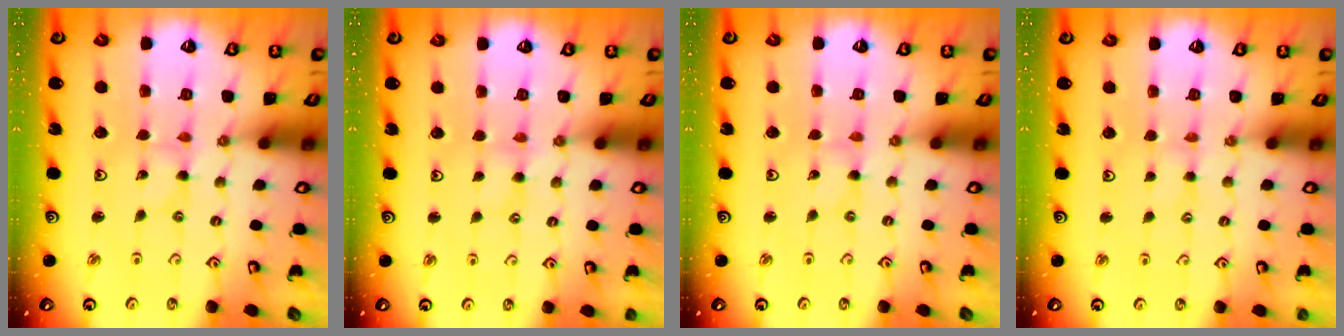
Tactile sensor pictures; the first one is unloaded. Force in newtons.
{"total": 2.3, "press": 2.3, "slide": 0.4}
{"total": 0.0}
{"total": 2.0, "press": 1.9, "slide": 0.4}